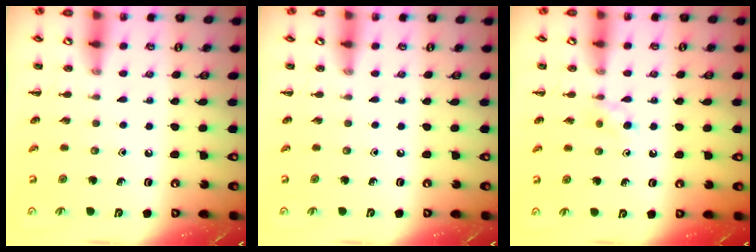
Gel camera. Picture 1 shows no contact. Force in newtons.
{"total": 0.0}
{"total": 4.2, "press": 4.0, "slide": 1.3}